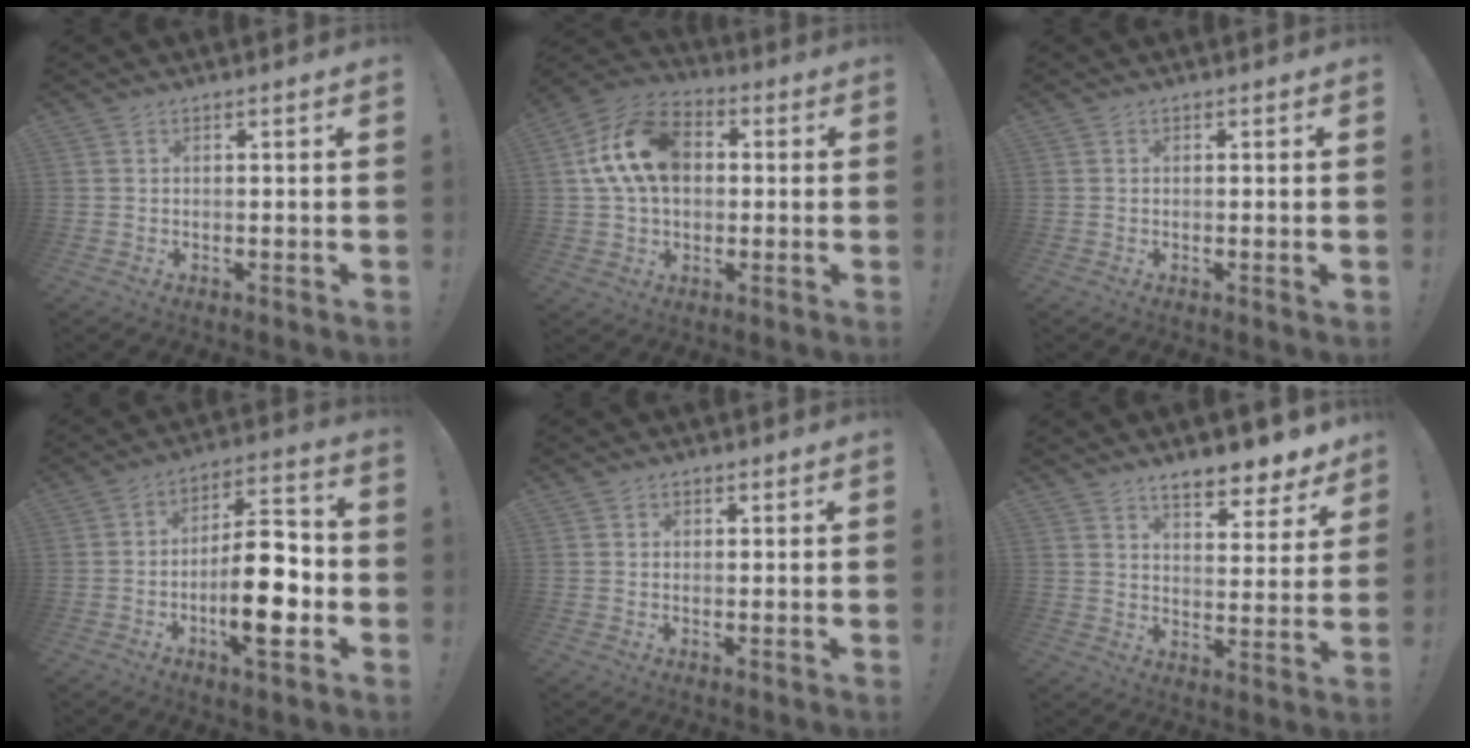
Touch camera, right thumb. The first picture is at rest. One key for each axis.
{"total": 17.1, "fx": 3.1, "fy": 12.1, "fz": 11.6, "tx": -0.199, "ty": 0.012, "tz": 0.063}
{"total": 1.2, "fx": 0.1, "fy": -0.2, "fz": 1.2, "tx": -0.018, "ty": -0.002, "tz": 0.001}
{"total": 17.4, "fx": -4.9, "fy": 5.9, "fz": 15.6, "tx": -0.255, "ty": 0.018, "tz": -0.078}
{"total": 1.4, "fx": 0.8, "fy": 1.1, "fz": 0.4, "tx": 0.007, "ty": -0.004, "tz": 0.012}
{"total": 9.3, "fx": 7.9, "fy": 2.6, "fz": 4.3, "tx": -0.056, "ty": -0.064, "tz": 0.138}